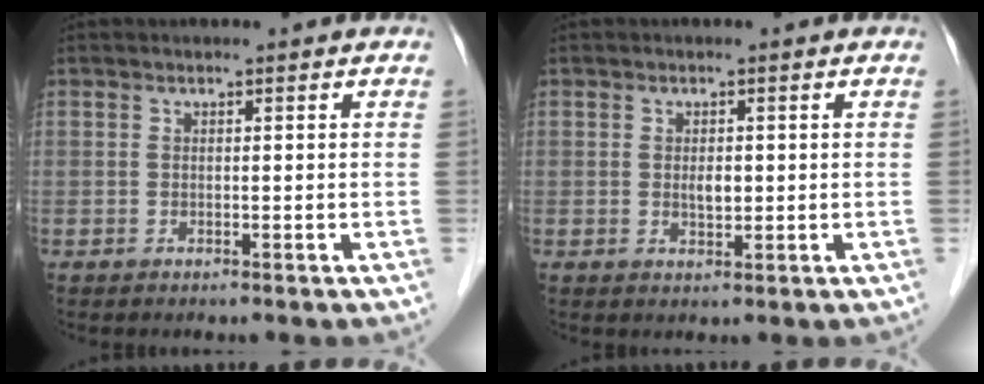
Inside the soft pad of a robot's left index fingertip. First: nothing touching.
{"total": 1.8, "force": [-0.1, 0.9, 1.6], "torque": [-0.027, -0.005, 0.000]}